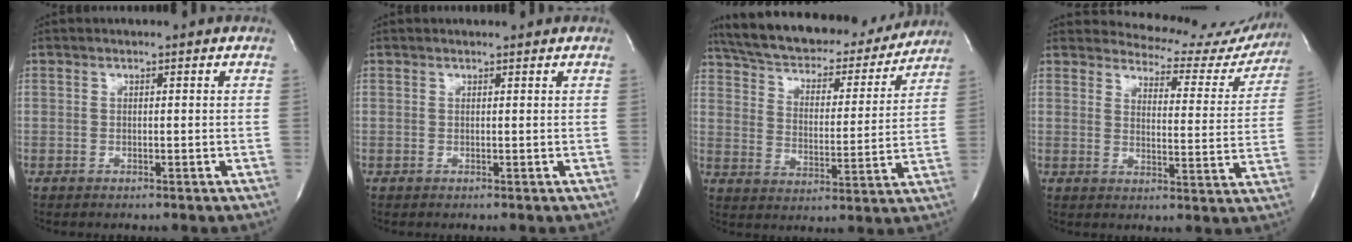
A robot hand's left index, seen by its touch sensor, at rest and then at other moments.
{"total": 1.2, "force": [1.1, 0.3, 0.1], "torque": [-0.009, 0.008, 0.012]}
{"total": 23.9, "force": [21.0, 7.0, 8.9], "torque": [-0.155, 0.005, 0.295]}
{"total": 15.4, "force": [14.8, 4.2, 1.4], "torque": [0.012, -0.064, 0.148]}